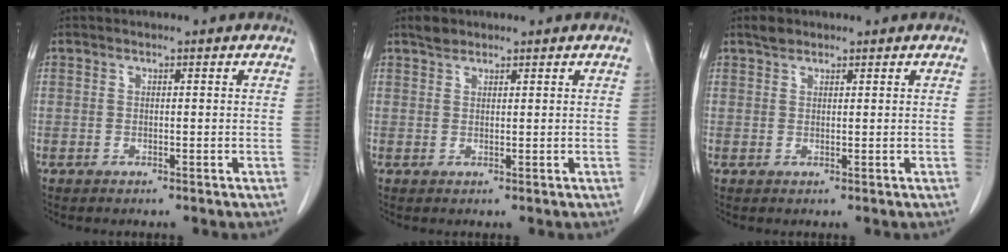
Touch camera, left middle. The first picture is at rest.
{"total": 1.6, "force": [1.4, 0.8, 0.4], "torque": [-0.011, 0.003, 0.024]}
{"total": 1.5, "force": [1.2, 0.7, 0.4], "torque": [-0.010, 0.004, 0.021]}